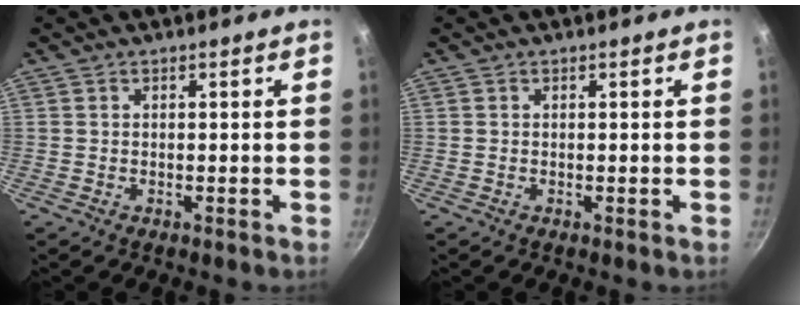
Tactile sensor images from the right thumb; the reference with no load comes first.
{"total": 0.0}